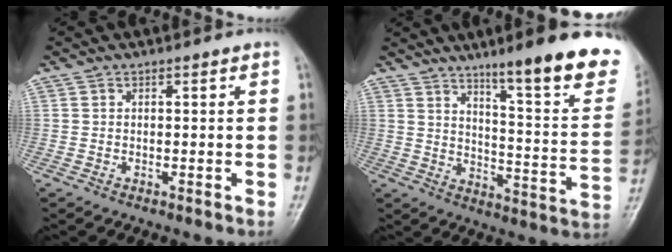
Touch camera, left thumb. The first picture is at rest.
{"total": 21.3, "force": [14.0, 3.3, 15.8], "torque": [-0.187, -0.075, 0.201]}